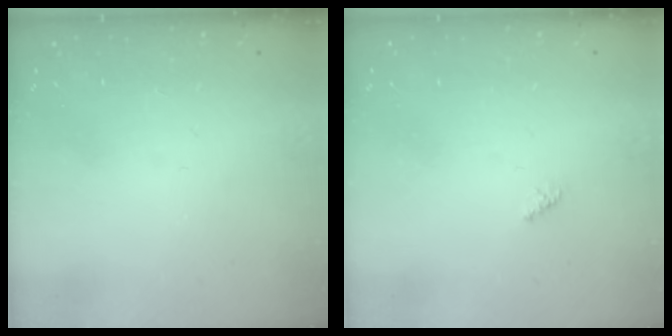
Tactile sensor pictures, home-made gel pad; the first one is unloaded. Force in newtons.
{"total": 0.8, "press": 0.8, "slide": 0.3}